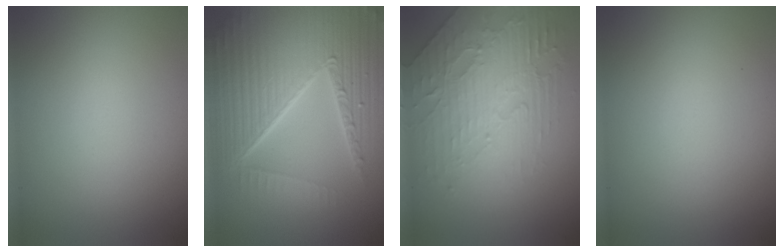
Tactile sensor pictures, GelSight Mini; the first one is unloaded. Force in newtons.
{"total": 10.5, "press": 6.6, "slide": 8.2}
{"total": 4.3, "press": 4.0, "slide": 1.7}
{"total": 0.0}